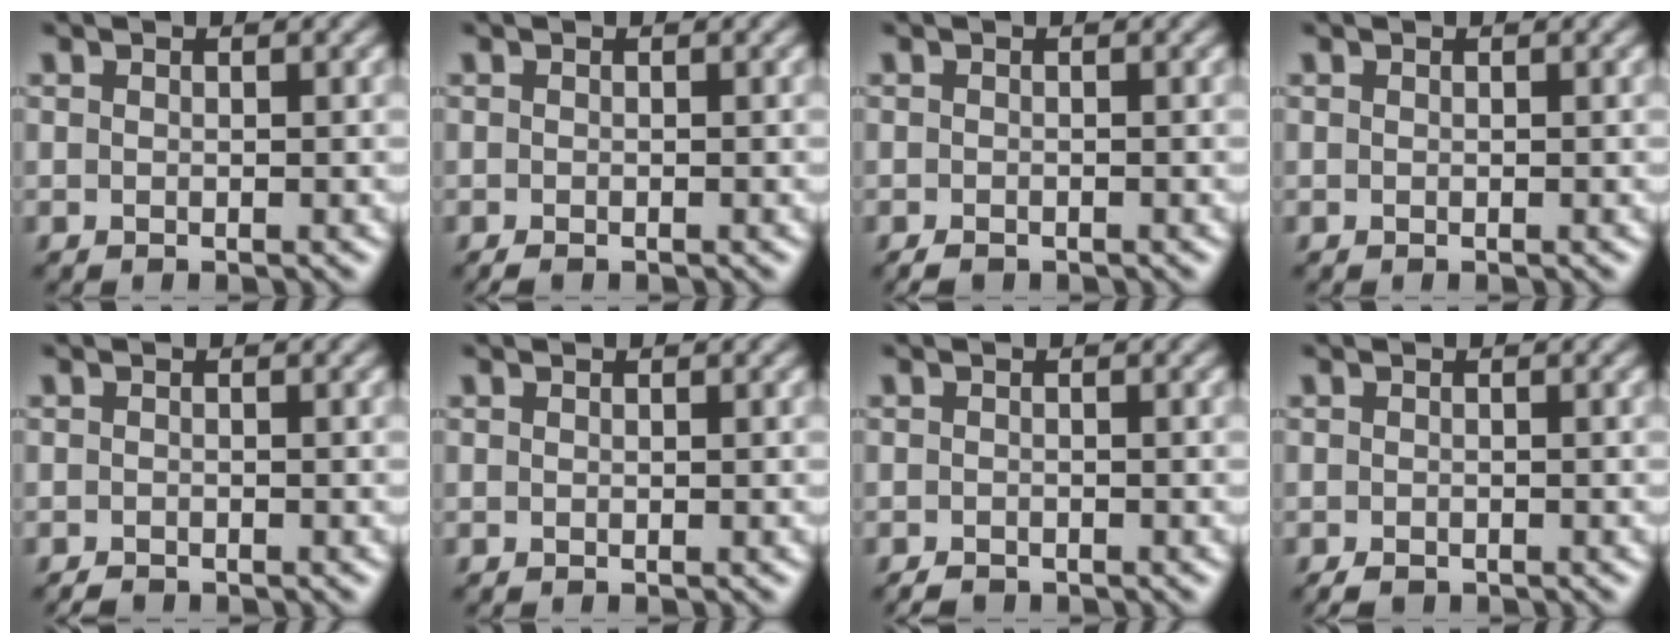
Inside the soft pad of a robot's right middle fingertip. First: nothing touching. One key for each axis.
{"total": 0.7, "fx": -0.6, "fy": 0.2, "fz": 0.4, "tx": -0.008, "ty": -0.001, "tz": -0.008}
{"total": 1.1, "fx": -0.9, "fy": 0.4, "fz": 0.5, "tx": -0.010, "ty": -0.003, "tz": -0.017}
{"total": 0.0}
{"total": 0.7, "fx": -0.7, "fy": 0.1, "fz": 0.0, "tx": -0.001, "ty": -0.001, "tz": -0.012}
{"total": 0.0}
{"total": 1.0, "fx": -0.9, "fy": 0.3, "fz": 0.2, "tx": -0.004, "ty": -0.002, "tz": -0.017}
{"total": 1.2, "fx": -1.0, "fy": 0.5, "fz": 0.5, "tx": -0.011, "ty": -0.003, "tz": -0.017}